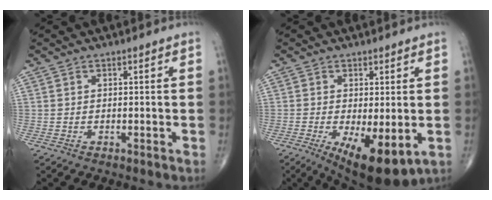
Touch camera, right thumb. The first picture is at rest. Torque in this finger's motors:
{"motor_torque": [-0.28, 0.57, 0.17, -0.19, 0.18]}